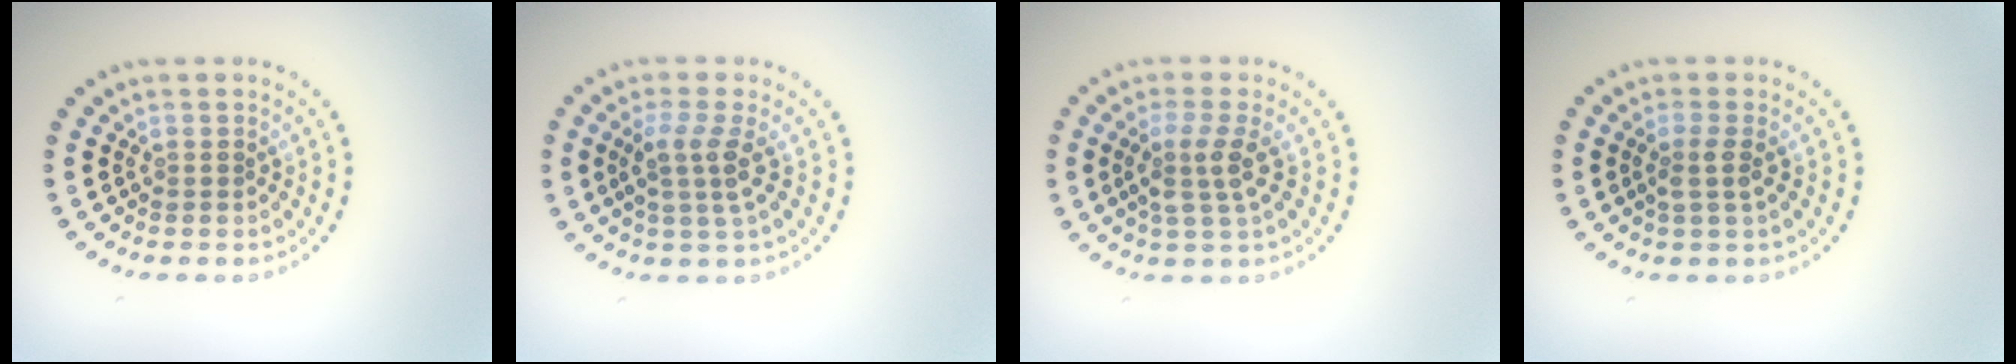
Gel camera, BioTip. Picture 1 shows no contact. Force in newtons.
{"total": 2.6, "press": 2.0, "slide": 1.7}
{"total": 2.7, "press": 2.2, "slide": 1.6}
{"total": 1.6, "press": 1.2, "slide": 1.0}